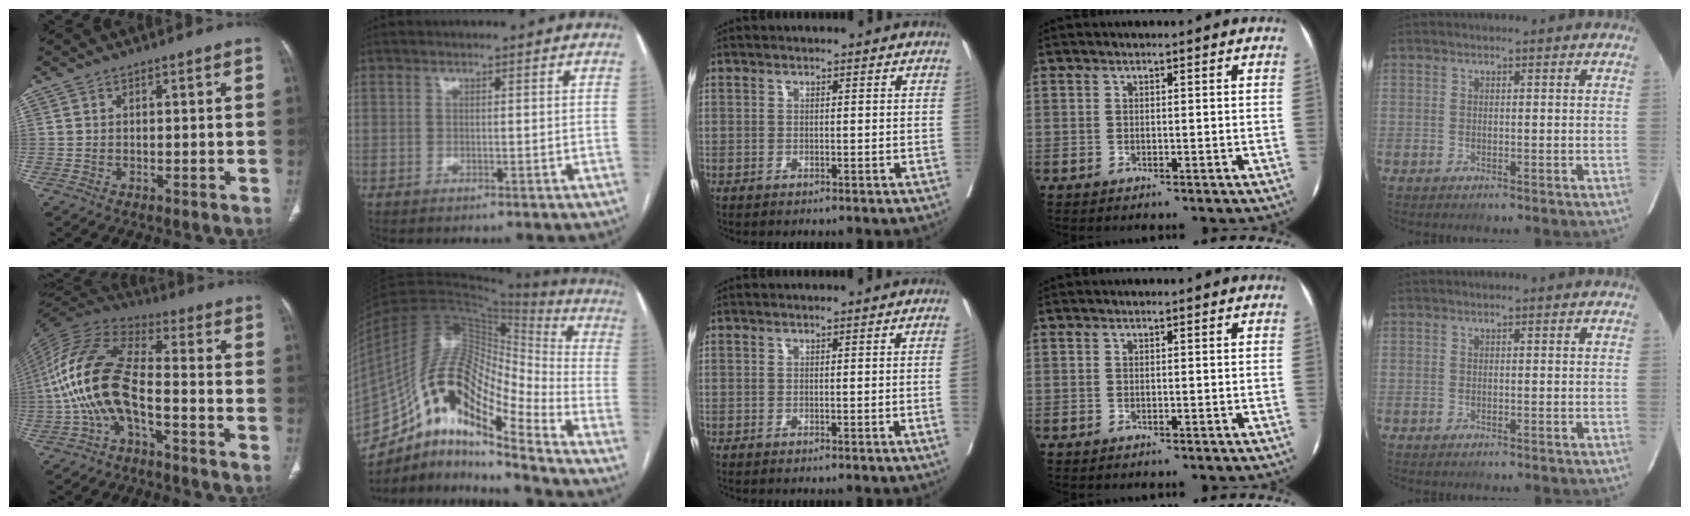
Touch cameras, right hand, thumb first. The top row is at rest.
{"thumb": {"total": 15.1, "force": [-4.2, 6.5, 12.9], "torque": [-0.272, 0.061, -0.089]}, "index": {"total": 21.2, "force": [-12.9, 5.9, 15.8], "torque": [-0.300, 0.036, -0.220]}, "middle": {"total": 1.6, "force": [-0.2, -0.4, 1.6], "torque": [-0.018, 0.001, 0.000]}}